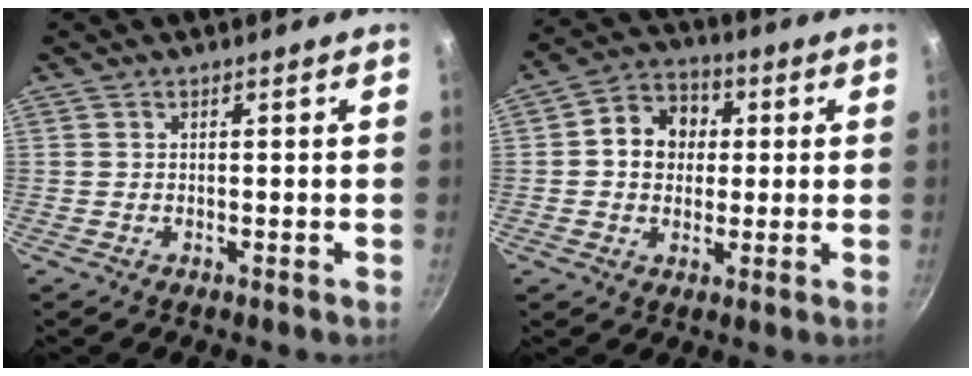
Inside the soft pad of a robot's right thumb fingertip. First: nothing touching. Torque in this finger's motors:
{"motor_torque": [-0.23, -0.02, 0.02, 0.16, 0.06]}